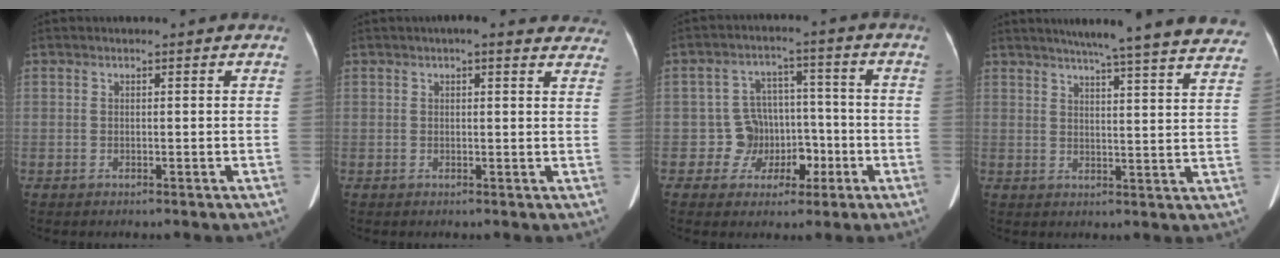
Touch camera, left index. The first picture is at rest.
{"total": 9.6, "force": [8.2, 2.5, 4.4], "torque": [-0.031, 0.010, 0.073]}
{"total": 6.5, "force": [-2.0, 6.2, 0.8], "torque": [0.006, 0.026, -0.024]}
{"total": 24.7, "force": [22.1, 1.2, 10.9], "torque": [-0.156, -0.041, 0.257]}